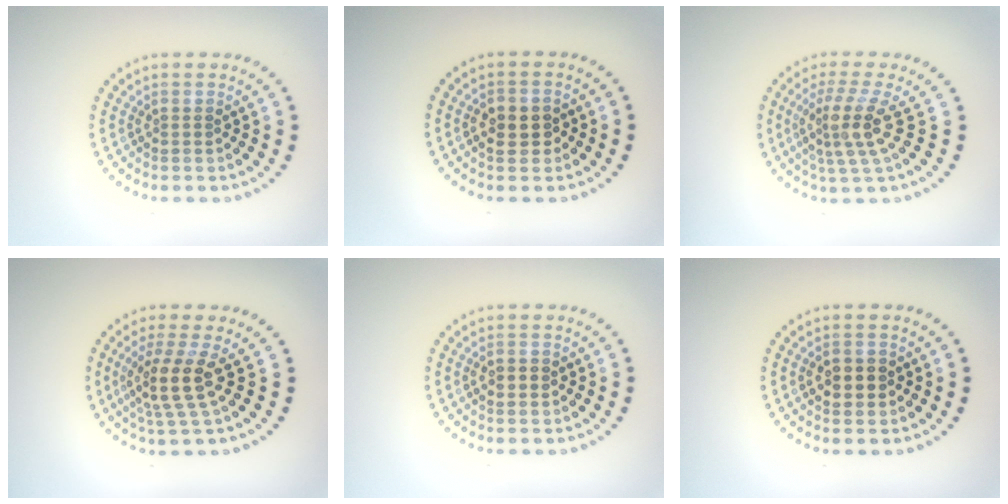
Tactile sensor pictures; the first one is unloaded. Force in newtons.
{"total": 2.6, "press": 2.6, "slide": 0.3}
{"total": 4.0, "press": 2.9, "slide": 2.8}
{"total": 3.8, "press": 2.9, "slide": 2.5}
{"total": 1.8, "press": 1.8, "slide": 0.1}
{"total": 2.4, "press": 2.3, "slide": 0.3}